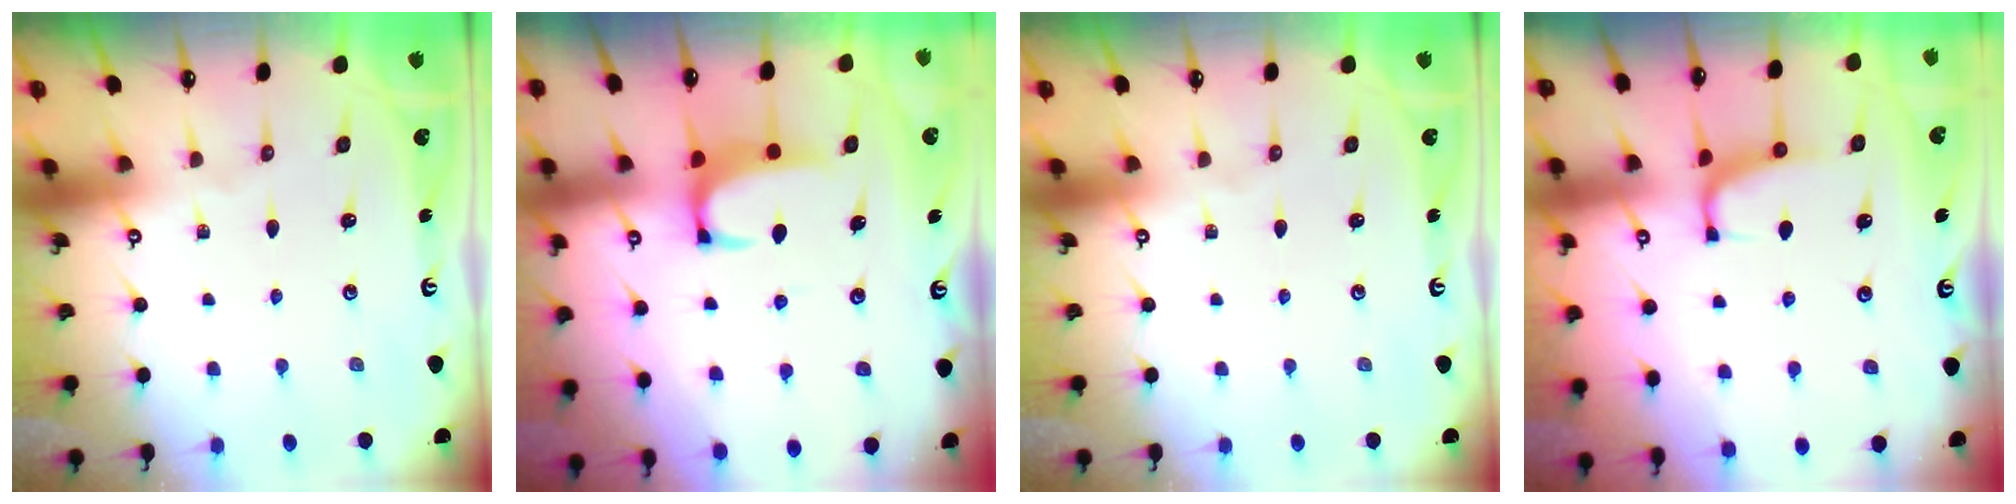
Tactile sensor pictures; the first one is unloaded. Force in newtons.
{"total": 1.9, "press": 1.9, "slide": 0.3}
{"total": 0.0}
{"total": 1.5, "press": 1.3, "slide": 0.7}